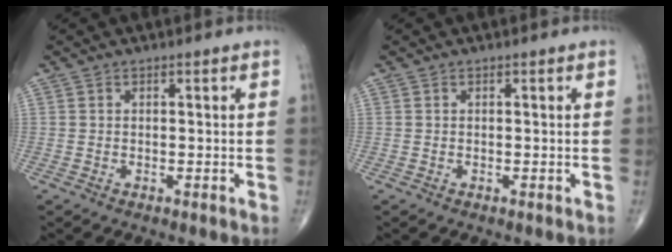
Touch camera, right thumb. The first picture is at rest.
{"total": 0.0}